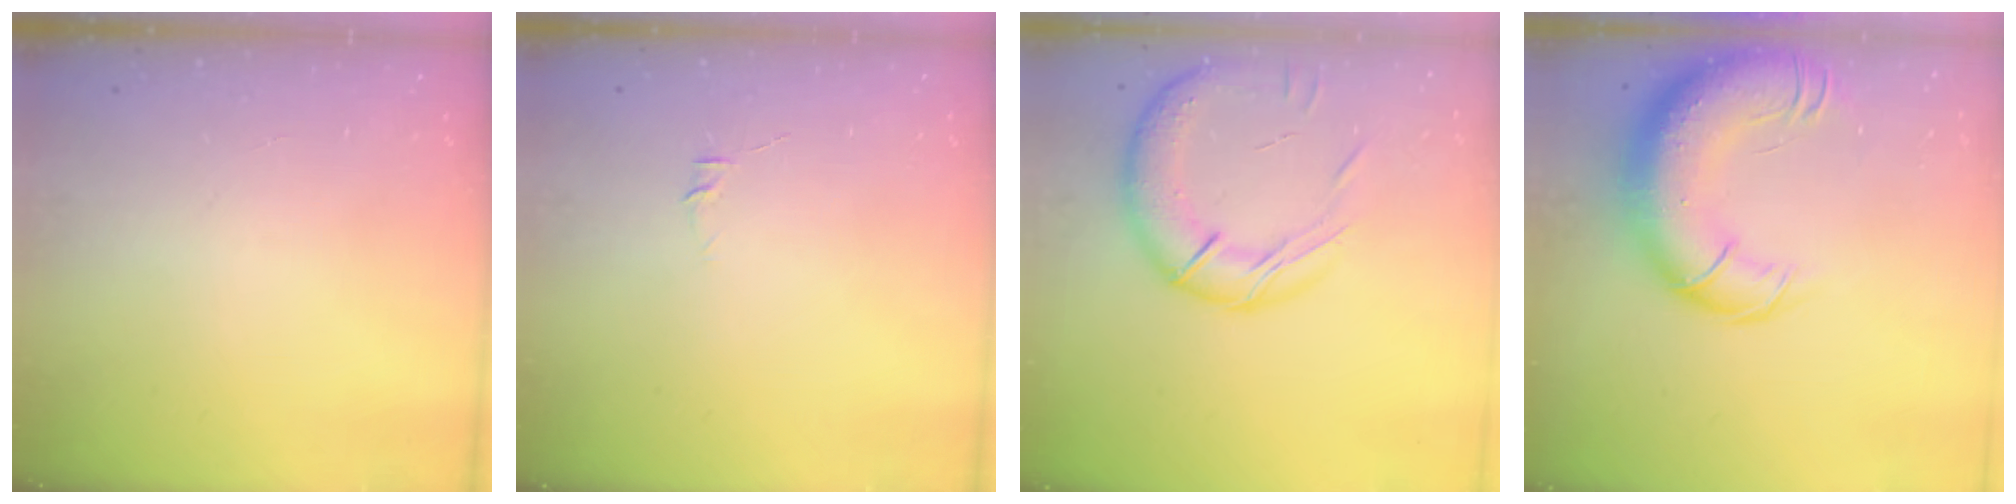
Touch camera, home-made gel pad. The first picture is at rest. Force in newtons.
{"total": 4.1, "press": 4.1, "slide": 0.8}
{"total": 18.2, "press": 17.9, "slide": 3.6}
{"total": 22.6, "press": 22.0, "slide": 5.3}